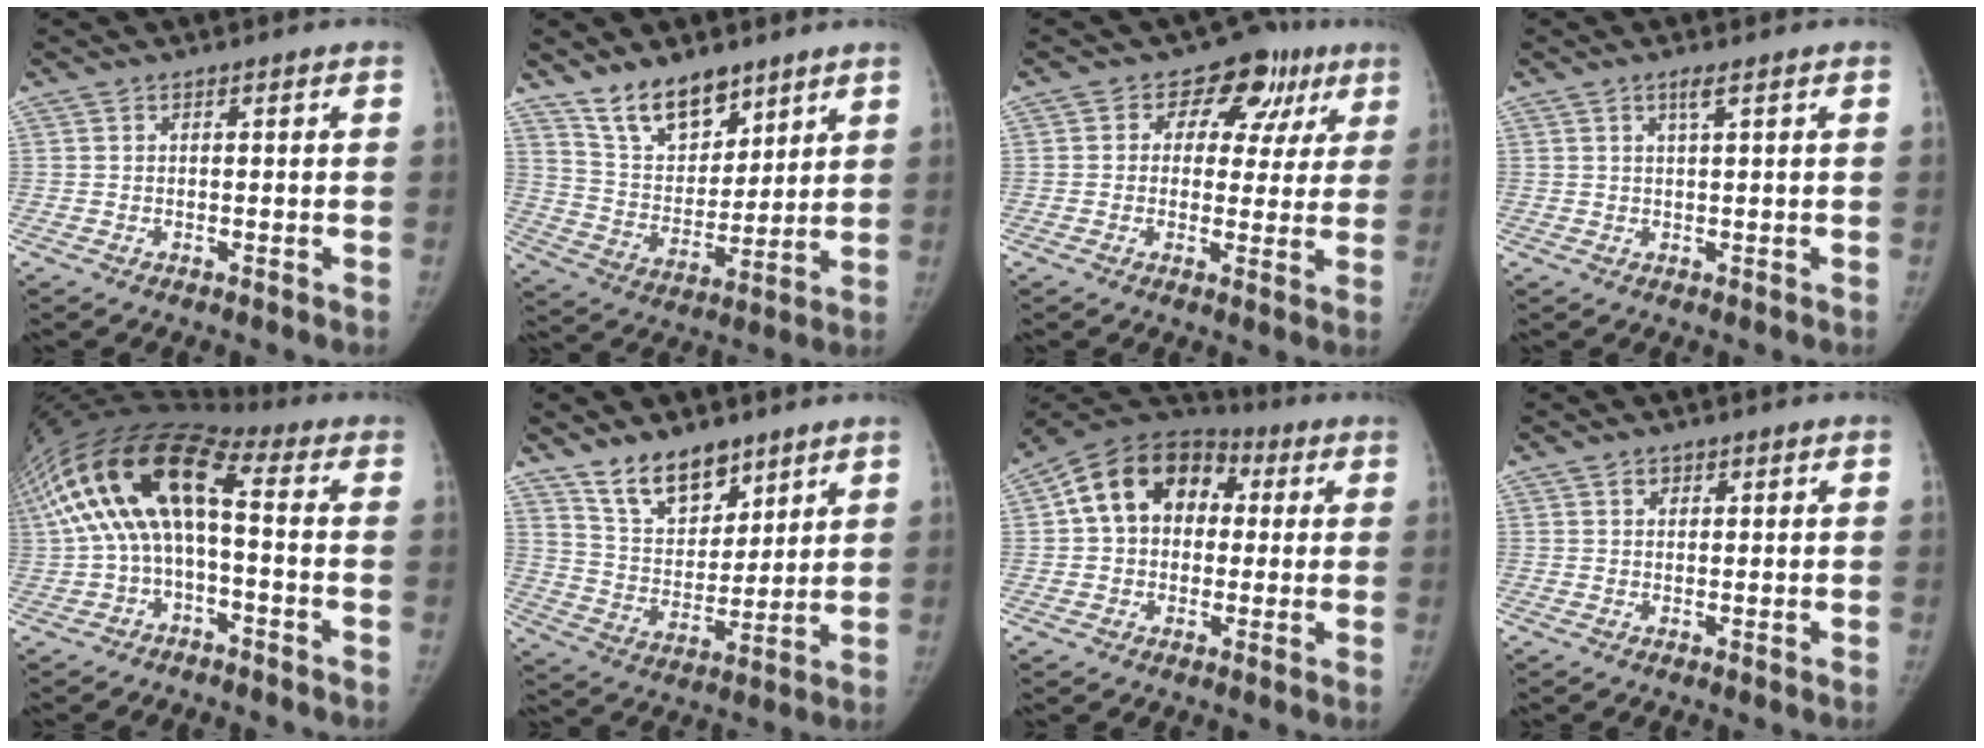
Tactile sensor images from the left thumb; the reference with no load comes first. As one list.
[{"total": 12.6, "force": [9.4, 6.3, 5.5], "torque": [-0.055, -0.069, 0.178]}, {"total": 11.1, "force": [4.6, 8.5, 5.5], "torque": [-0.005, 0.006, 0.053]}, {"total": 1.7, "force": [0.9, 0.1, 1.4], "torque": [-0.031, -0.001, 0.019]}, {"total": 18.2, "force": [0.2, 8.4, 16.2], "torque": [-0.332, 0.062, -0.007]}, {"total": 12.1, "force": [8.8, 6.4, 5.3], "torque": [-0.049, -0.068, 0.164]}, {"total": 15.7, "force": [2.6, 11.9, 9.9], "torque": [-0.140, 0.035, 0.031]}, {"total": 1.2, "force": [0.7, 1.0, 0.3], "torque": [0.004, -0.002, 0.010]}]